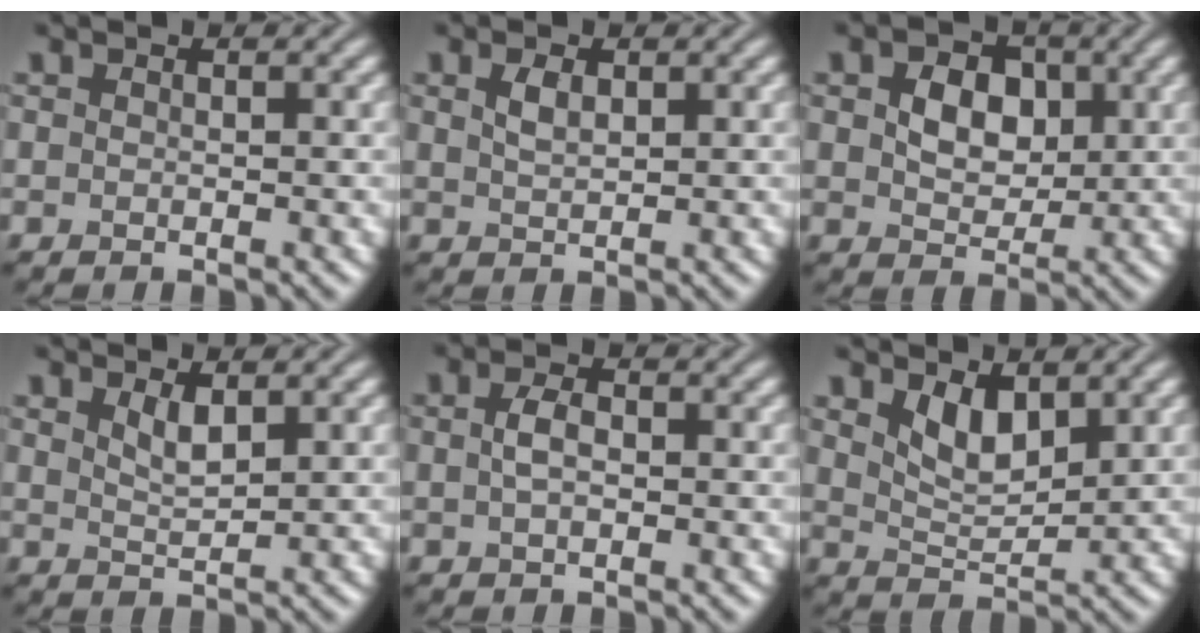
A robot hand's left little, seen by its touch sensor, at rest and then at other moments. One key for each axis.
{"total": 1.6, "fx": 0.7, "fy": 0.8, "fz": 1.2, "tx": -0.027, "ty": 0.001, "tz": 0.018}
{"total": 4.2, "fx": 0.8, "fy": 3.1, "fz": 2.8, "tx": -0.057, "ty": 0.000, "tz": 0.007}
{"total": 1.8, "fx": 1.2, "fy": 0.5, "fz": 1.3, "tx": -0.028, "ty": -0.004, "tz": 0.024}
{"total": 1.9, "fx": 0.0, "fy": 1.1, "fz": 1.6, "tx": -0.036, "ty": 0.003, "tz": -0.002}
{"total": 3.1, "fx": 1.8, "fy": 1.4, "fz": 2.2, "tx": -0.046, "ty": -0.008, "tz": 0.036}